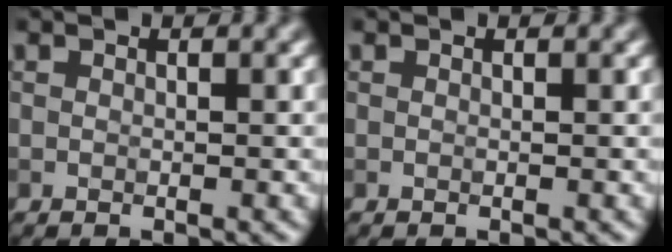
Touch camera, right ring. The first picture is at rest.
{"total": 0.0}